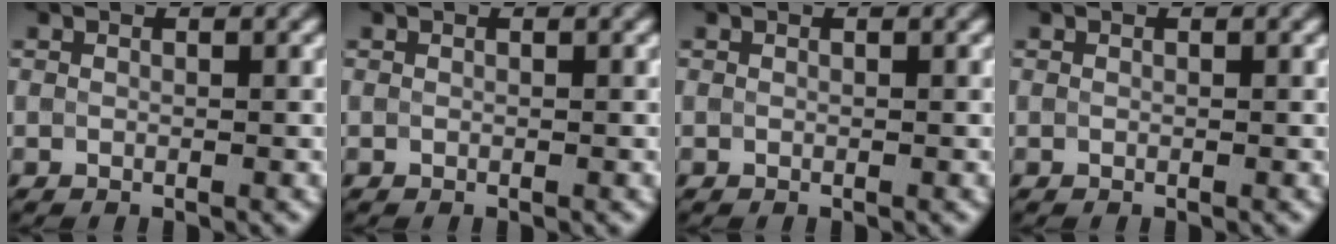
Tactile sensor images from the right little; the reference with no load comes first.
{"total": 0.0}
{"total": 0.0}
{"total": 0.0}